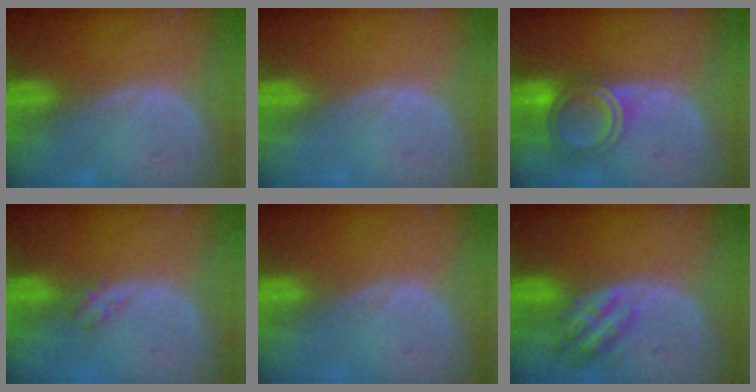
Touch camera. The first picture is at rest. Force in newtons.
{"total": 0.0}
{"total": 6.0, "press": 5.6, "slide": 2.0}
{"total": 1.8, "press": 1.5, "slide": 0.9}
{"total": 0.0}
{"total": 6.0, "press": 5.5, "slide": 2.4}